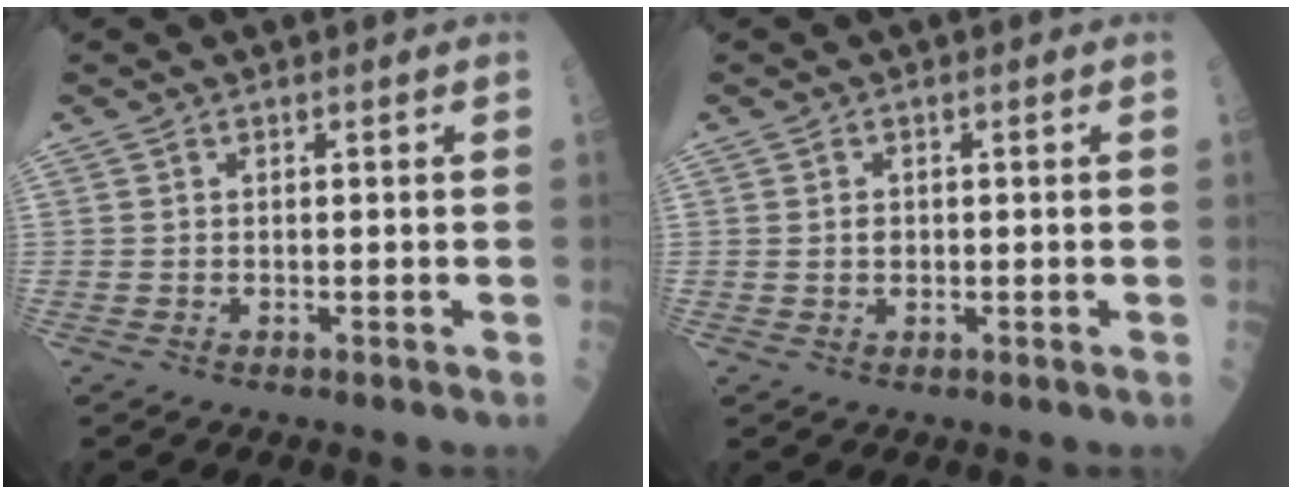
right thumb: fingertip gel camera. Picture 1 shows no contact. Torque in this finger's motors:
{"motor_torque": [0.09, -0.29, -0.18, -0.15, -0.01]}